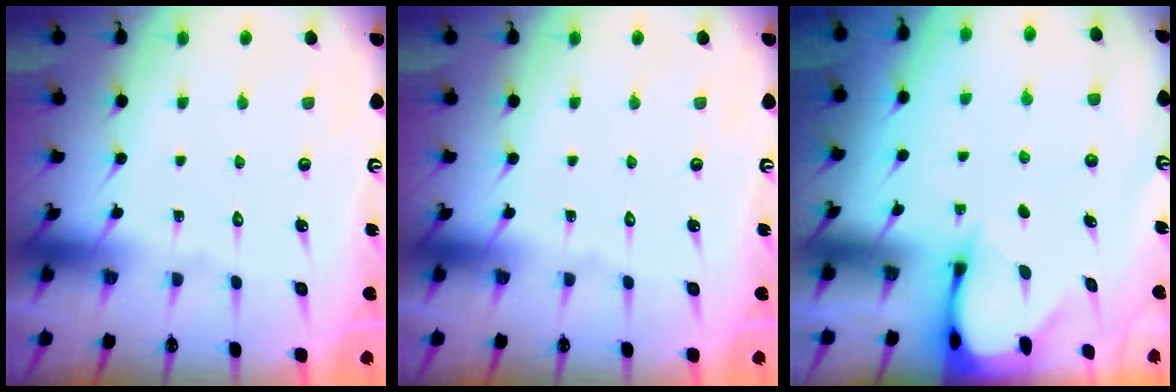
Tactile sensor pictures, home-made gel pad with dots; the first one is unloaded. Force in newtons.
{"total": 0.0}
{"total": 2.4, "press": 2.3, "slide": 0.3}